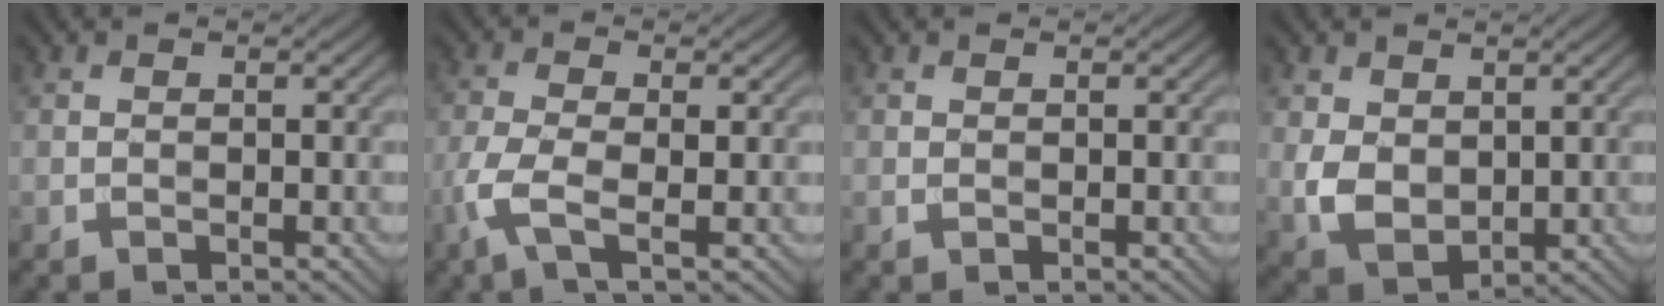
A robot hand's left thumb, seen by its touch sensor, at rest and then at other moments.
{"total": 4.7, "force": [-1.7, 1.5, 4.1], "torque": [-0.104, -0.001, -0.042]}
{"total": 0.0}
{"total": 5.4, "force": [1.0, 3.9, 3.7], "torque": [-0.091, -0.007, 0.025]}